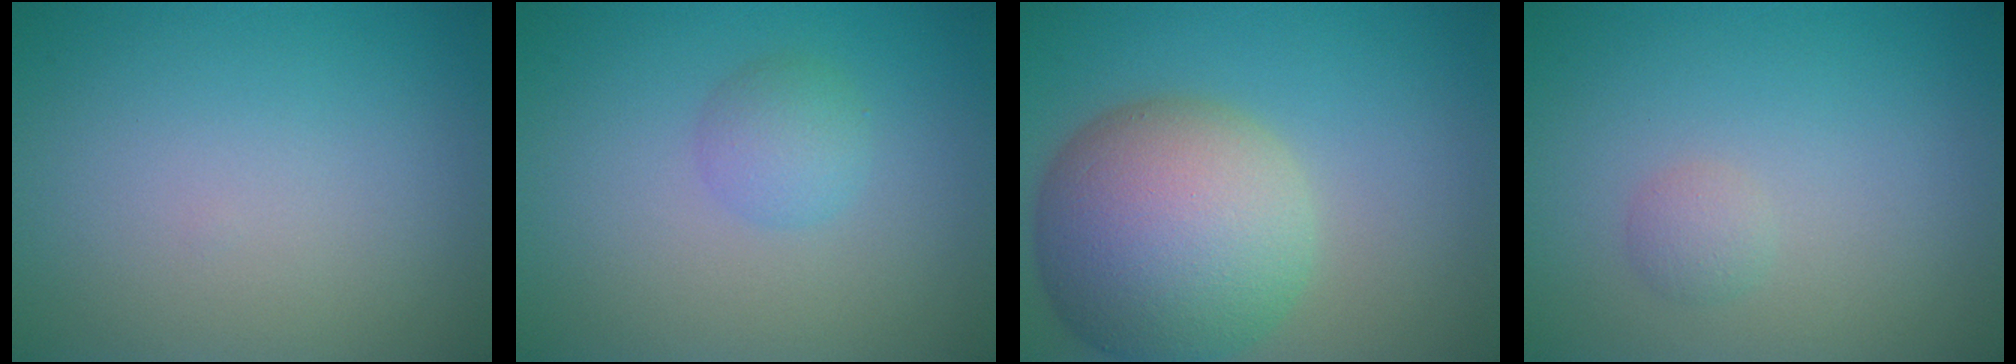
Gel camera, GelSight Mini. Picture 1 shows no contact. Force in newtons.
{"total": 2.0, "press": 2.0, "slide": 0.1}
{"total": 11.4, "press": 11.4, "slide": 0.6}
{"total": 1.1, "press": 1.1, "slide": 0.0}